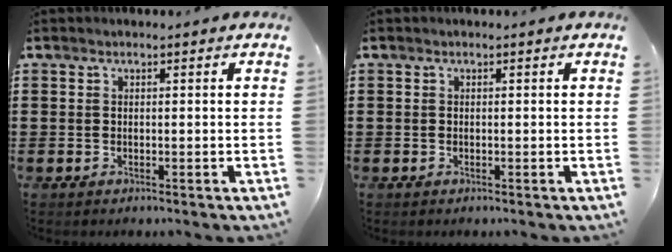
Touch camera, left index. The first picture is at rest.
{"total": 0.0}